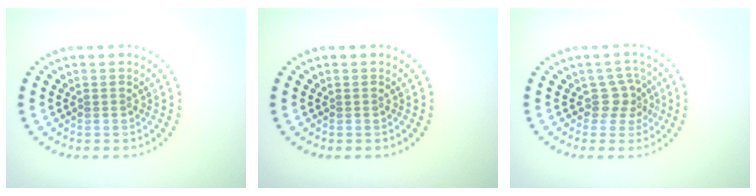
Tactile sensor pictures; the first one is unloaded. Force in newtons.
{"total": 0.0}
{"total": 2.3, "press": 1.6, "slide": 1.6}